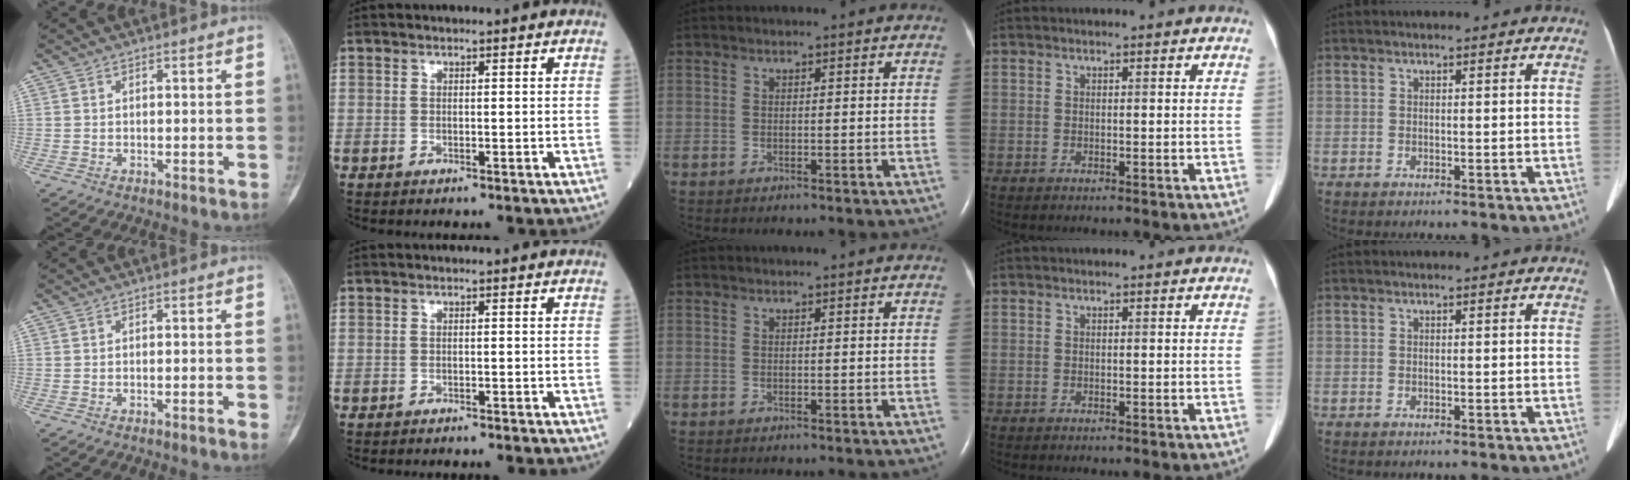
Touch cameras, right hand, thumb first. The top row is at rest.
{"thumb": {"total": 0.9, "force": [-0.4, 0.0, 0.8], "torque": [-0.017, 0.001, -0.004]}, "index": {"total": 1.8, "force": [-1.7, 0.2, 0.4], "torque": [-0.005, -0.001, -0.021]}}